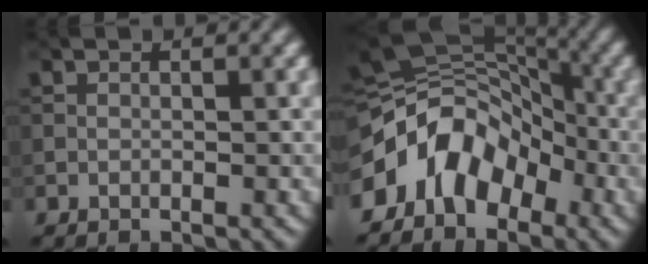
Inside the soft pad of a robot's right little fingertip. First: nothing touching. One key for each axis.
{"total": 9.0, "fx": -4.4, "fy": 6.0, "fz": 5.1, "tx": -0.074, "ty": 0.014, "tz": -0.096}